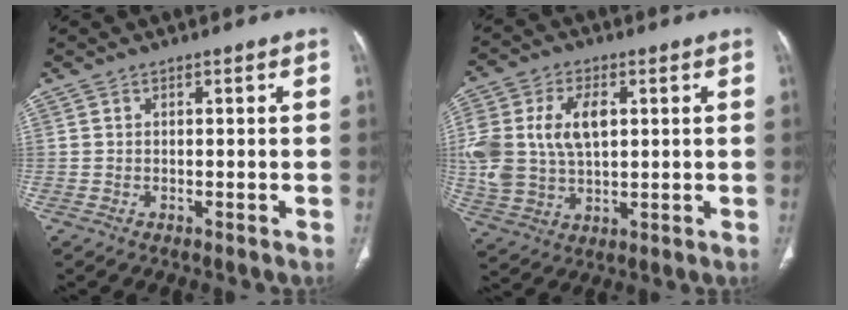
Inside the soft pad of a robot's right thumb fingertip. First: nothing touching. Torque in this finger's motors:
{"motor_torque": [0.29, 0.29, 0.54, 0.34, 0.16]}